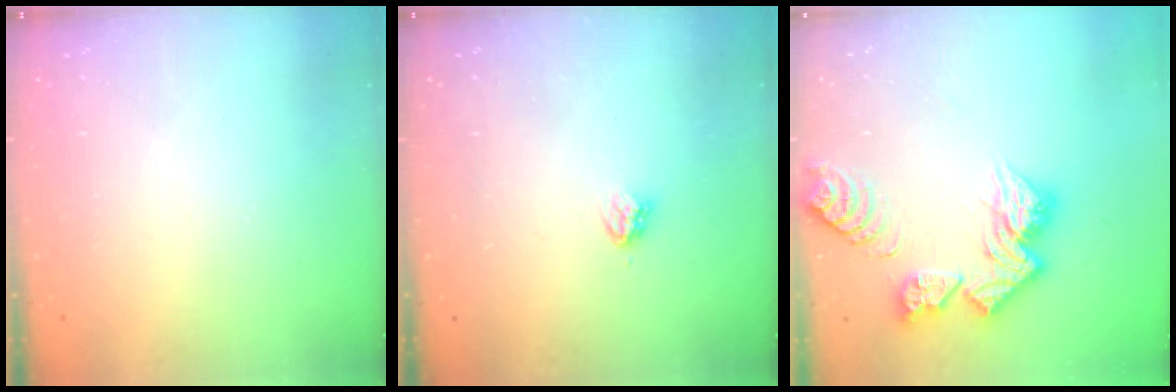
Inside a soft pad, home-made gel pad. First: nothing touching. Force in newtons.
{"total": 3.3, "press": 3.3, "slide": 0.3}
{"total": 15.7, "press": 15.6, "slide": 1.7}